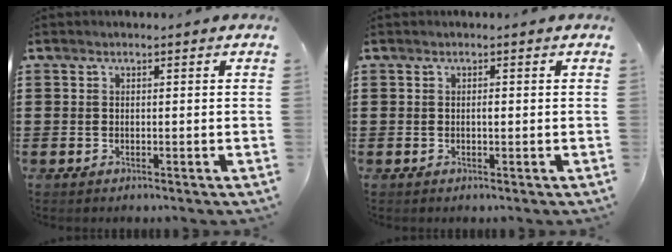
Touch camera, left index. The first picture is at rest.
{"total": 0.7, "force": [0.1, 0.0, 0.7], "torque": [-0.015, -0.005, 0.003]}